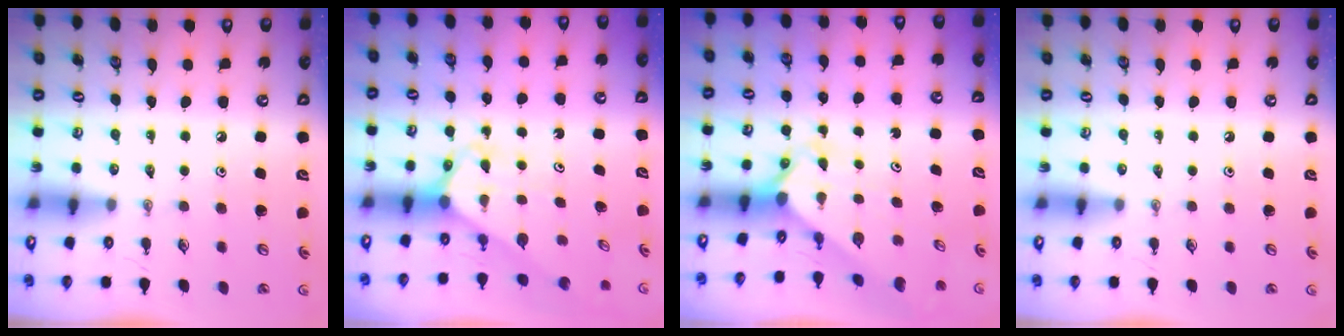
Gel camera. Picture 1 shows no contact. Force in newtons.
{"total": 2.6, "press": 2.6, "slide": 0.2}
{"total": 2.4, "press": 2.4, "slide": 0.3}
{"total": 0.0}